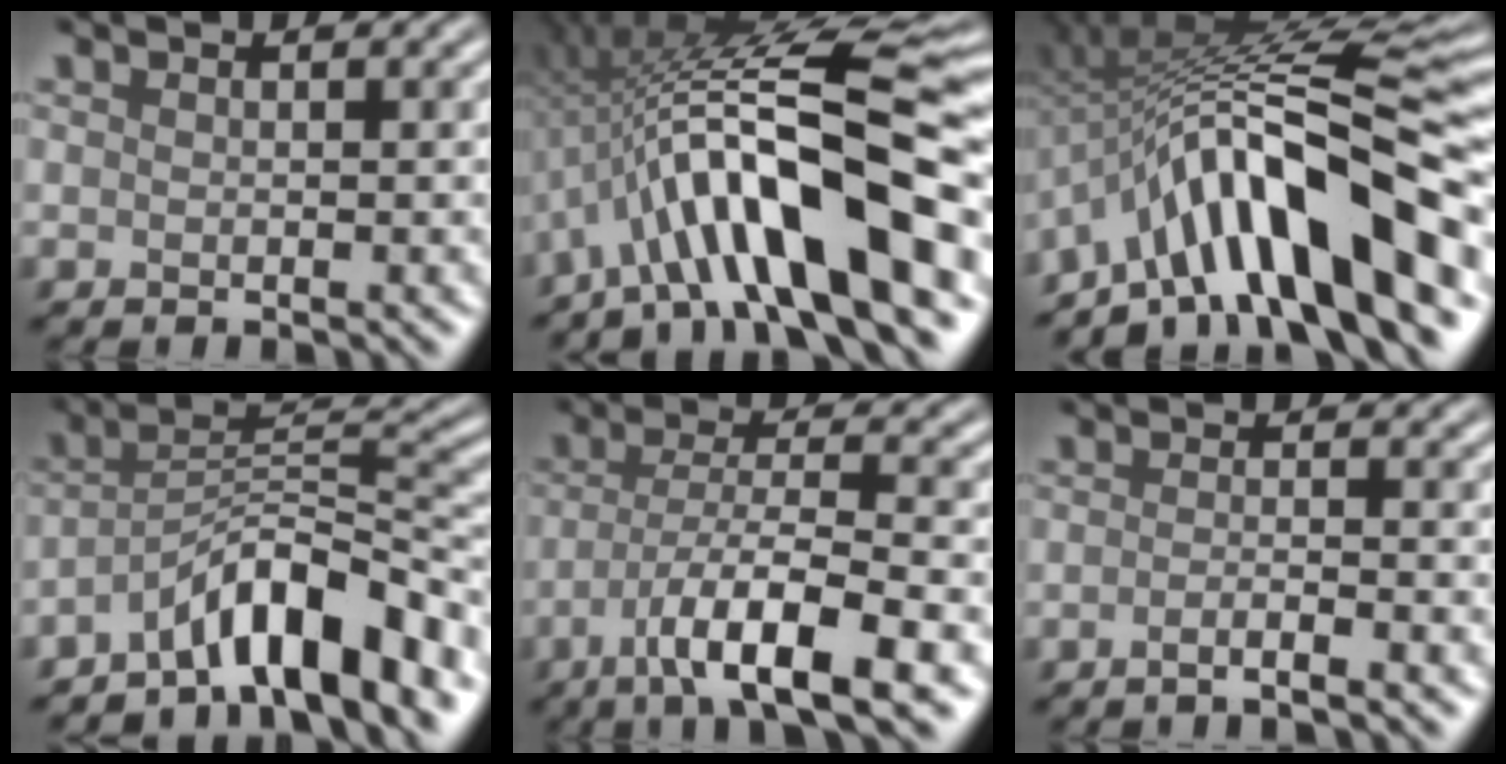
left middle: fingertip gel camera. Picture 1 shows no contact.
{"total": 13.3, "force": [-4.2, 3.1, 12.2], "torque": [-0.185, 0.025, -0.067]}
{"total": 12.7, "force": [-6.2, 3.2, 10.6], "torque": [-0.148, 0.027, -0.100]}
{"total": 8.7, "force": [-5.8, 2.2, 6.0], "torque": [-0.079, 0.014, -0.104]}
{"total": 8.5, "force": [-4.3, 1.9, 7.0], "torque": [-0.113, 0.004, -0.077]}
{"total": 2.4, "force": [-1.3, 0.5, 1.9], "torque": [-0.023, 0.000, -0.035]}